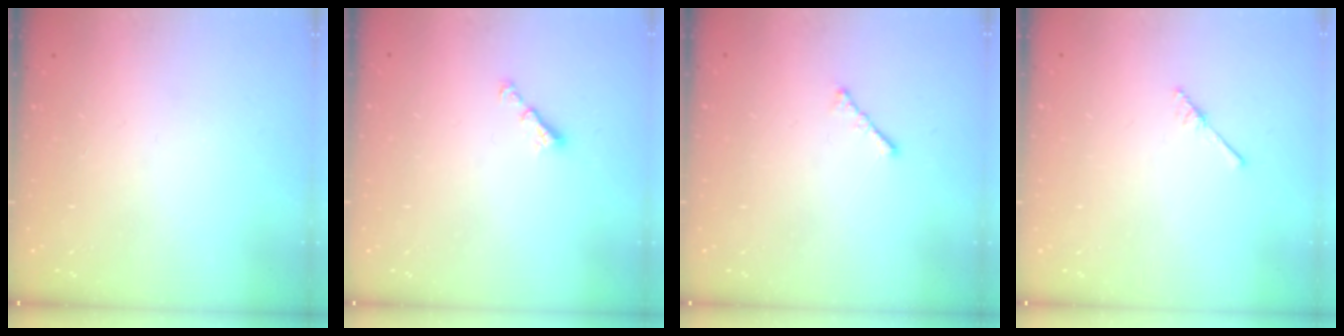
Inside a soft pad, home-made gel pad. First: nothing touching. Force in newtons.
{"total": 2.8, "press": 2.7, "slide": 0.5}
{"total": 1.7, "press": 1.6, "slide": 0.5}
{"total": 2.5, "press": 2.4, "slide": 0.3}